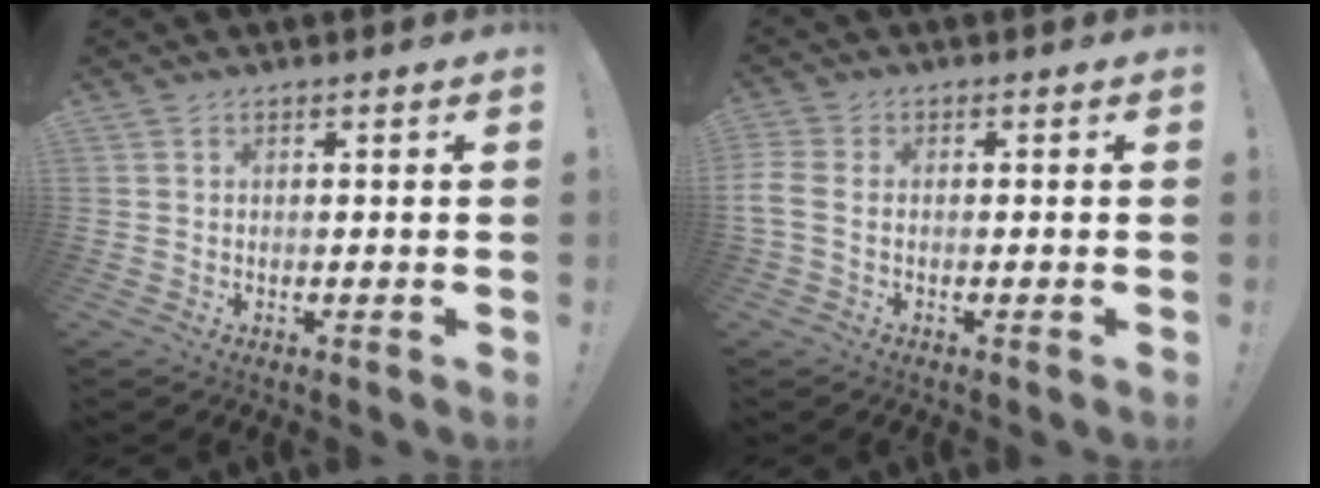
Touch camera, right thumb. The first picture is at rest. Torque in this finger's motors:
{"motor_torque": [-0.24, -0.23, -0.30, 0.07, 0.14]}